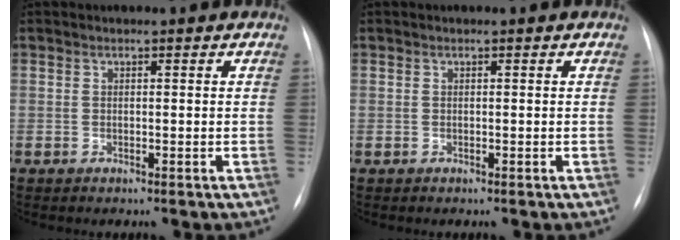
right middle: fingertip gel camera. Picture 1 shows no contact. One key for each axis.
{"total": 0.0}